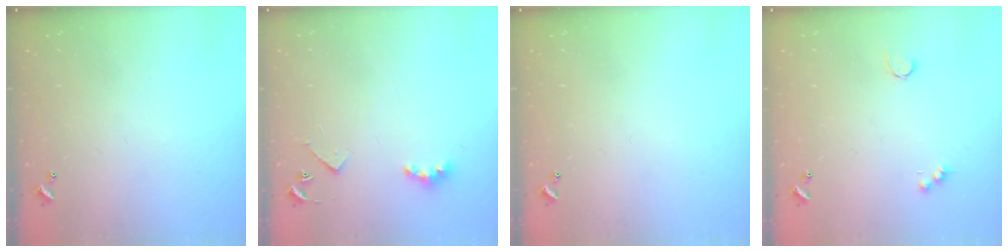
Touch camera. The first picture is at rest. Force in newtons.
{"total": 4.5, "press": 4.4, "slide": 0.7}
{"total": 0.0}
{"total": 2.6, "press": 2.5, "slide": 0.5}